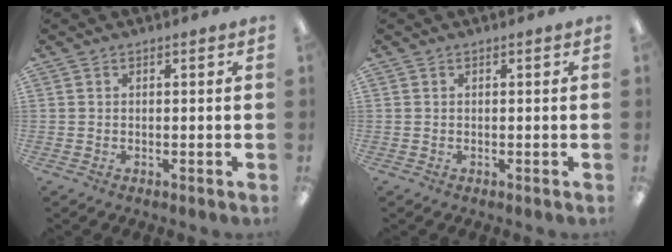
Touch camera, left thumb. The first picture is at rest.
{"total": 0.0}